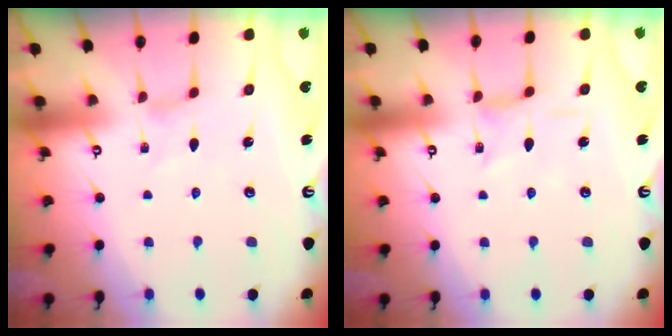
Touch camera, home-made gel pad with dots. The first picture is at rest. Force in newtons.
{"total": 1.2, "press": 1.2, "slide": 0.4}